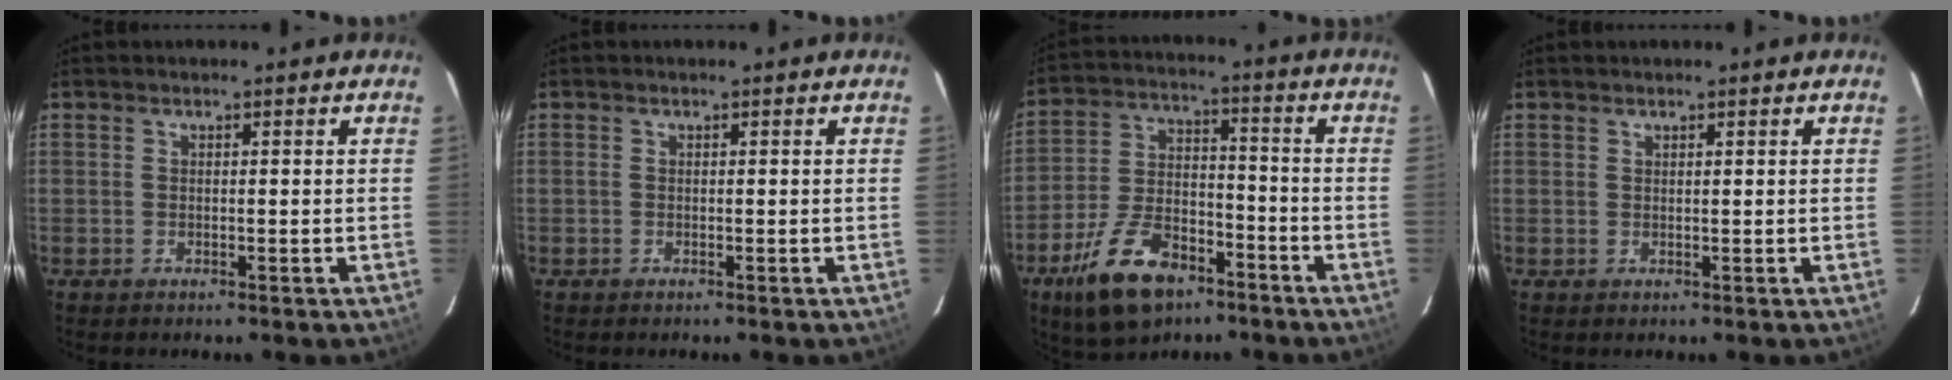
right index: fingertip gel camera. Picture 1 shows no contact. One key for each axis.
{"total": 0.0}
{"total": 15.5, "fx": -9.5, "fy": 7.8, "fz": 9.4, "tx": -0.195, "ty": 0.000, "tz": -0.161}
{"total": 0.6, "fx": 0.5, "fy": 0.4, "fz": 0.0, "tx": 0.001, "ty": 0.000, "tz": 0.008}